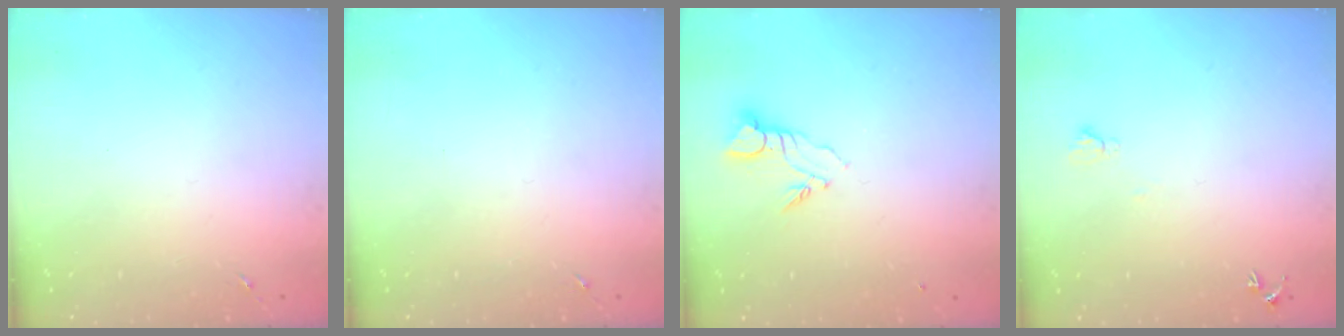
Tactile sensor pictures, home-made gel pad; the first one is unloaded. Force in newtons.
{"total": 0.0}
{"total": 4.2, "press": 4.2, "slide": 0.1}
{"total": 4.8, "press": 4.8, "slide": 0.6}